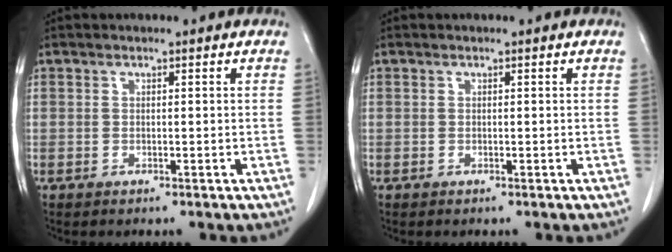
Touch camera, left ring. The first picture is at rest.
{"total": 0.0}